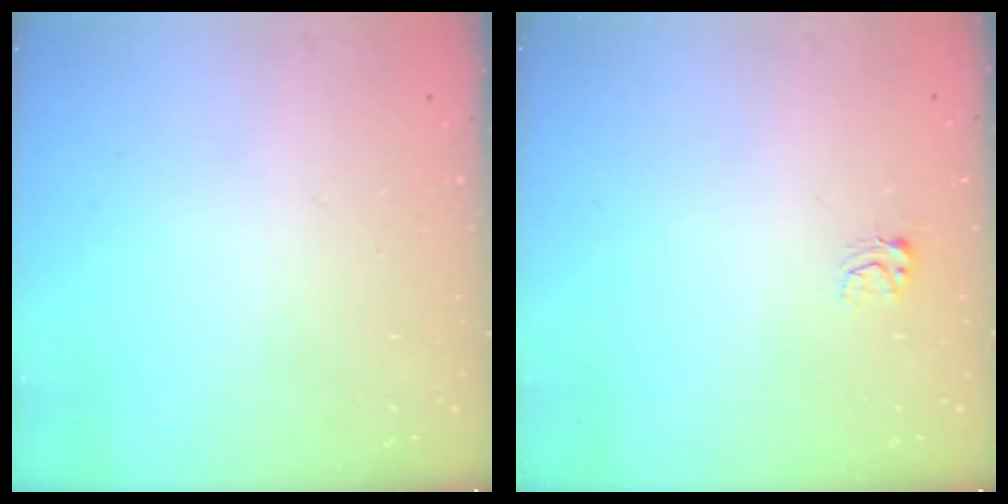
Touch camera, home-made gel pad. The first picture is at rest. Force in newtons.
{"total": 3.4, "press": 3.4, "slide": 0.3}